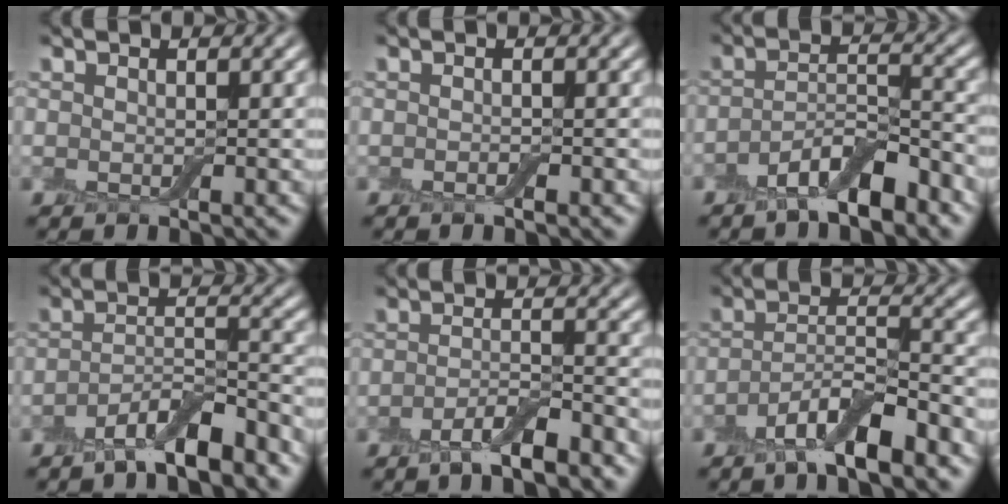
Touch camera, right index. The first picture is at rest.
{"total": 0.7, "force": [-0.4, 0.1, 0.6], "torque": [-0.009, -0.001, -0.006]}
{"total": 5.3, "force": [-3.5, 1.6, 3.6], "torque": [-0.061, -0.001, -0.064]}
{"total": 5.3, "force": [-3.9, 1.3, 3.4], "torque": [-0.057, 0.000, -0.071]}
{"total": 3.7, "force": [-2.5, 0.8, 2.6], "torque": [-0.046, 0.004, -0.051]}
{"total": 6.1, "force": [-3.8, 1.5, 4.5], "torque": [-0.077, -0.002, -0.072]}